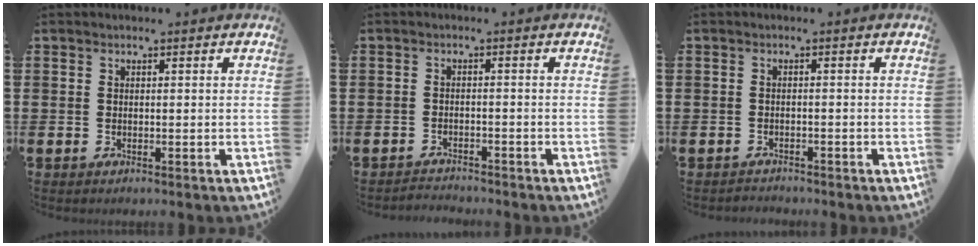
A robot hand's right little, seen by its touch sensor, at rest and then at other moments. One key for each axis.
{"total": 1.5, "fx": -1.4, "fy": -0.1, "fz": -0.5, "tx": 0.005, "ty": 0.002, "tz": -0.030}
{"total": 1.1, "fx": -1.0, "fy": -0.1, "fz": -0.4, "tx": 0.006, "ty": 0.002, "tz": -0.021}